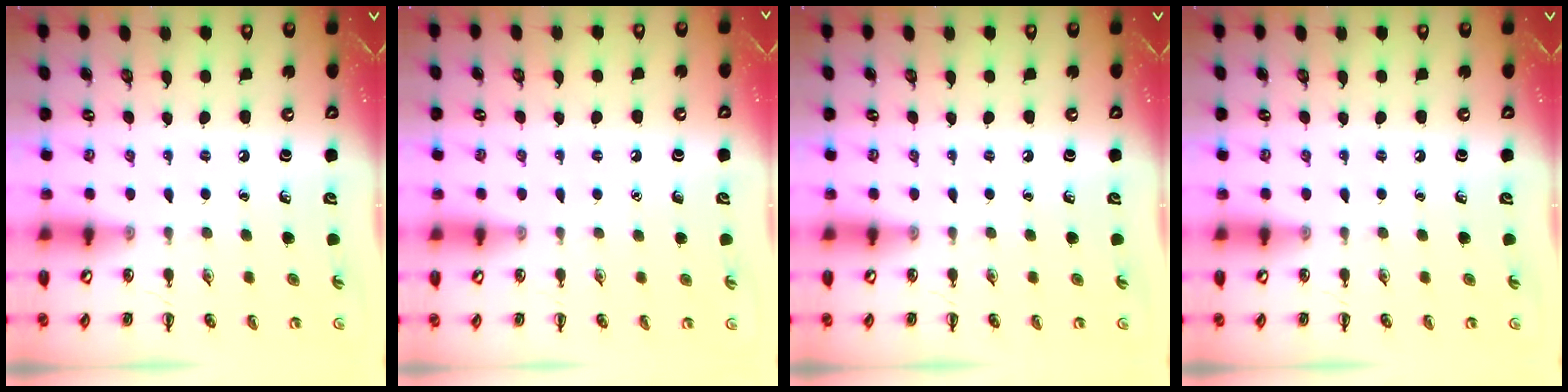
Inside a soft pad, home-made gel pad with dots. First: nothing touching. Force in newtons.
{"total": 1.4, "press": 1.4, "slide": 0.1}
{"total": 0.0}
{"total": 0.0}